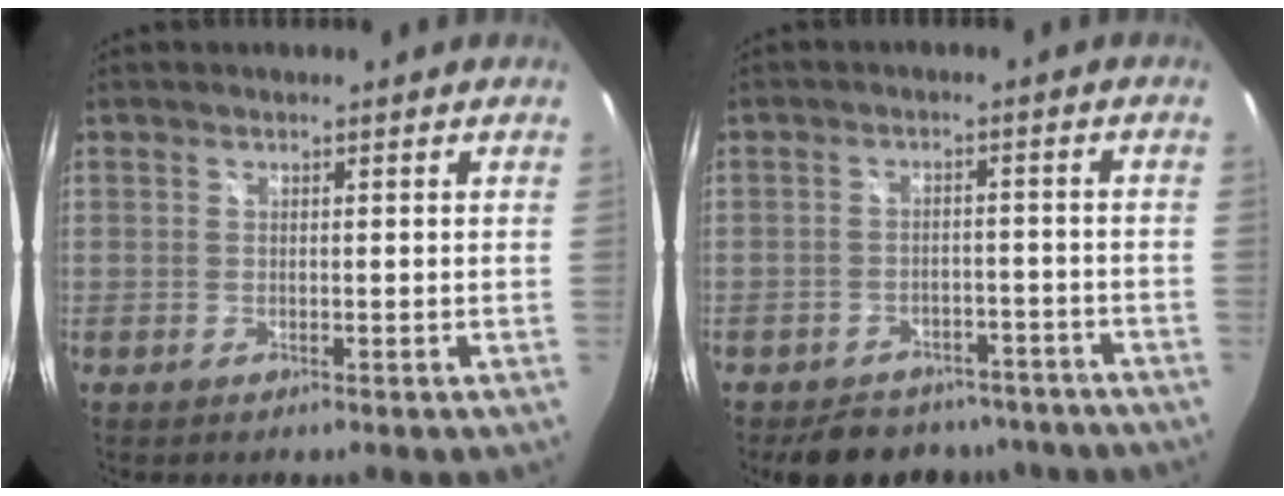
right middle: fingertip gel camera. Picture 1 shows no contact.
{"total": 13.1, "force": [-10.8, 6.4, 4.1], "torque": [-0.094, 0.016, -0.129]}